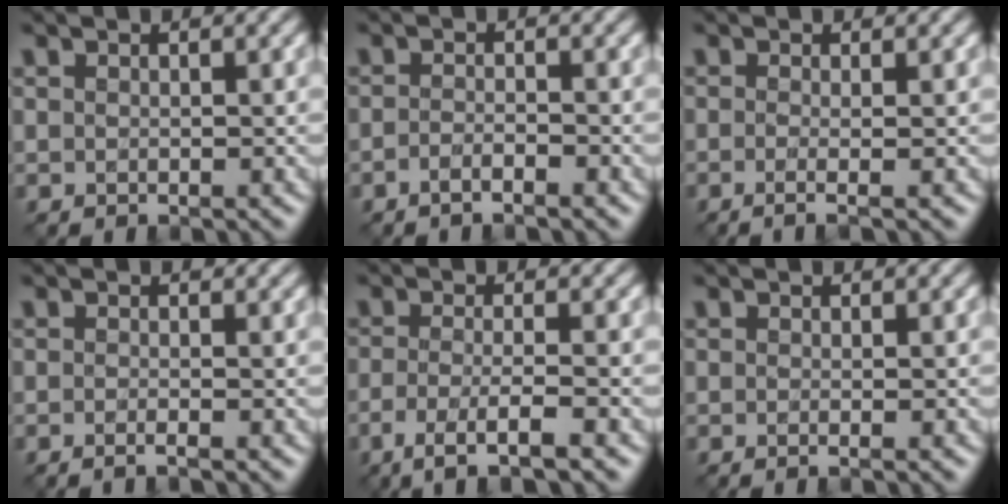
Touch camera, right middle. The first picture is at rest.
{"total": 1.5, "force": [-1.1, 0.3, 1.0], "torque": [-0.019, -0.002, -0.023]}
{"total": 2.3, "force": [-0.4, 0.9, 2.1], "torque": [-0.022, -0.006, -0.021]}
{"total": 1.1, "force": [-0.5, 0.3, 0.9], "torque": [-0.013, -0.006, -0.019]}
{"total": 4.2, "force": [-2.3, 0.8, 3.5], "torque": [-0.065, -0.007, -0.051]}
{"total": 1.1, "force": [-0.3, 0.4, 1.0], "torque": [-0.011, -0.009, -0.013]}